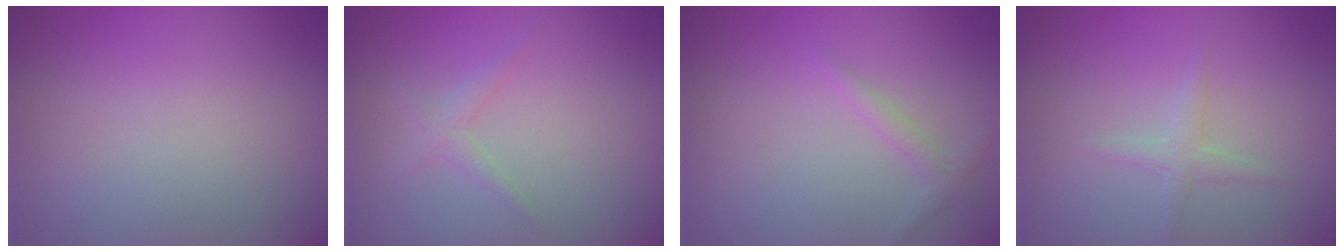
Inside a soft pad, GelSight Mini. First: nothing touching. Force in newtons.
{"total": 1.1, "press": 1.1, "slide": 0.0}
{"total": 1.1, "press": 1.1, "slide": 0.0}
{"total": 1.3, "press": 1.3, "slide": 0.1}